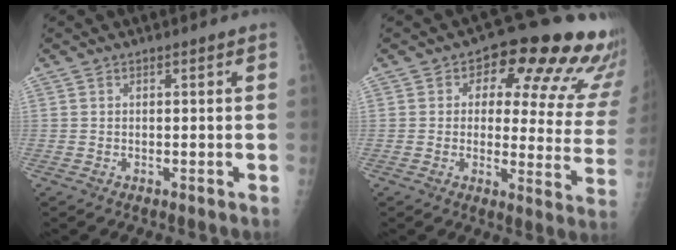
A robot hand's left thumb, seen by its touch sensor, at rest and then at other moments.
{"total": 19.5, "force": [10.5, 8.9, 13.7], "torque": [-0.118, -0.041, 0.114]}